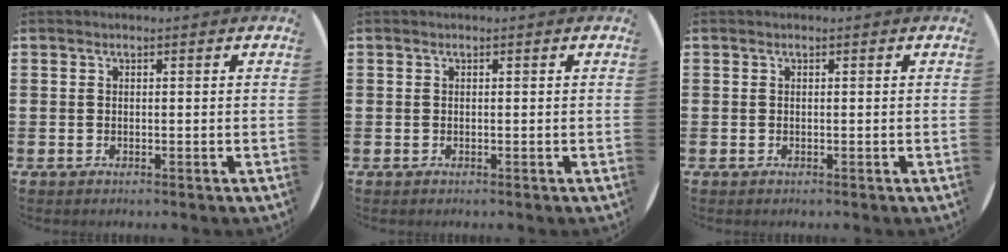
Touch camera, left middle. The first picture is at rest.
{"total": 0.0}
{"total": 0.0}